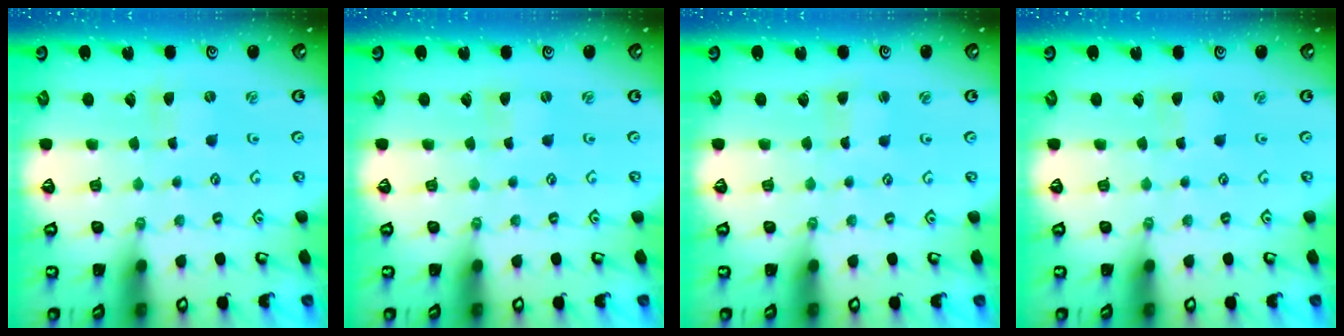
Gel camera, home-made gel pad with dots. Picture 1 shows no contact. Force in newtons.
{"total": 0.0}
{"total": 1.6, "press": 1.6, "slide": 0.3}
{"total": 0.0}